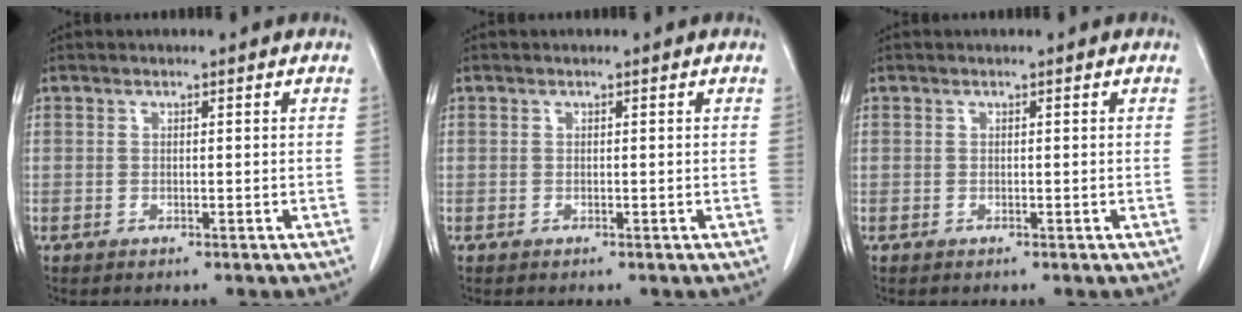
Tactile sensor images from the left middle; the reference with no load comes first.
{"total": 0.0}
{"total": 0.0}